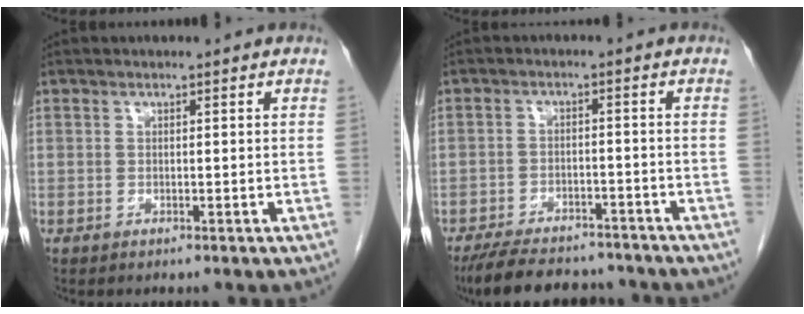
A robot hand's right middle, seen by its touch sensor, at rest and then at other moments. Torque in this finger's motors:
{"motor_torque": [1.13, -0.89, 0.08, 0.04]}